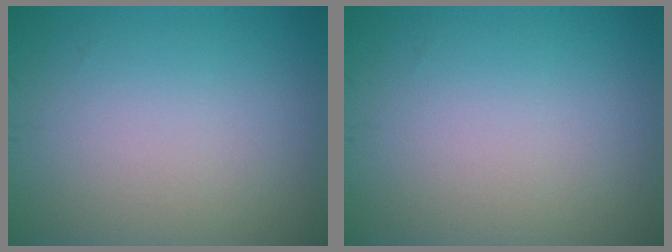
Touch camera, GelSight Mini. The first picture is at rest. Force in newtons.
{"total": 0.0}